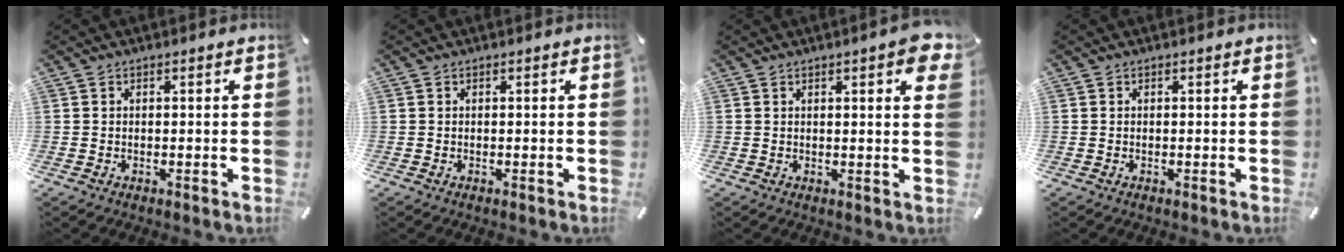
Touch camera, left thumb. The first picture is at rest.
{"total": 0.0}
{"total": 5.3, "force": [2.2, 1.3, 4.6], "torque": [-0.065, -0.007, 0.034]}
{"total": 0.0}